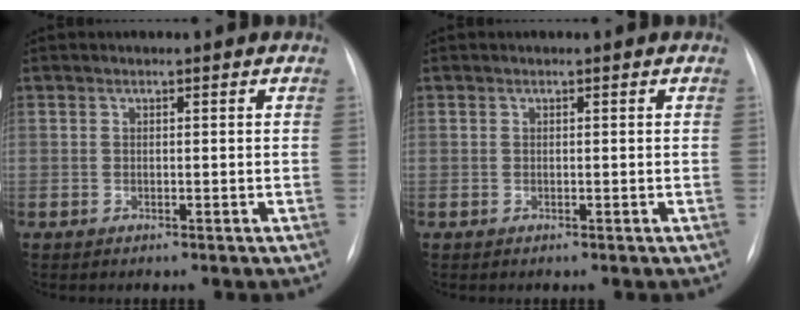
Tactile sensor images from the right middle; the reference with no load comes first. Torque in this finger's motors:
{"motor_torque": [0.00, 0.00, 0.00, 0.00]}